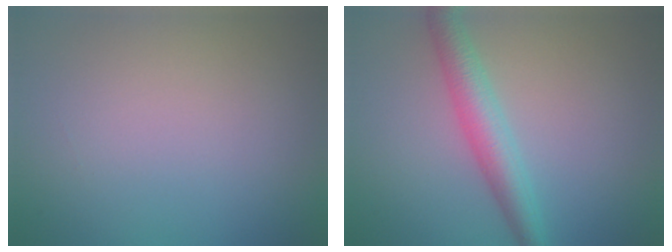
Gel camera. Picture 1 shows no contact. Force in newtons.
{"total": 3.9, "press": 3.9, "slide": 0.1}